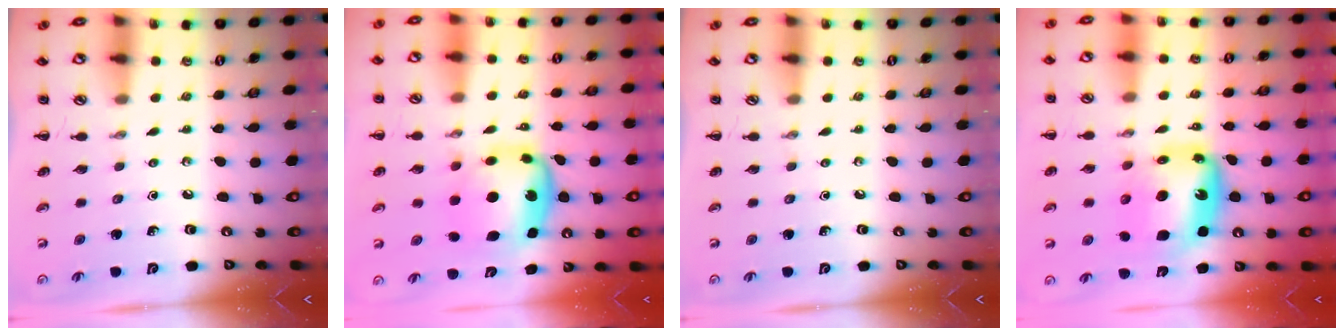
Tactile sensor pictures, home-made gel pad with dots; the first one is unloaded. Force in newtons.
{"total": 7.4, "press": 7.2, "slide": 1.6}
{"total": 0.0}
{"total": 11.7, "press": 11.2, "slide": 3.2}